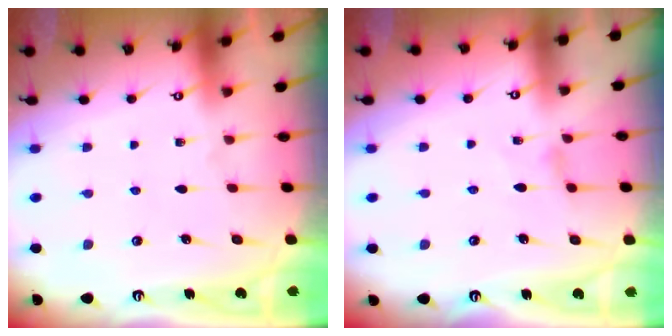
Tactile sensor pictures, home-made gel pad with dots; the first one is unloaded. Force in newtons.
{"total": 0.6, "press": 0.5, "slide": 0.2}